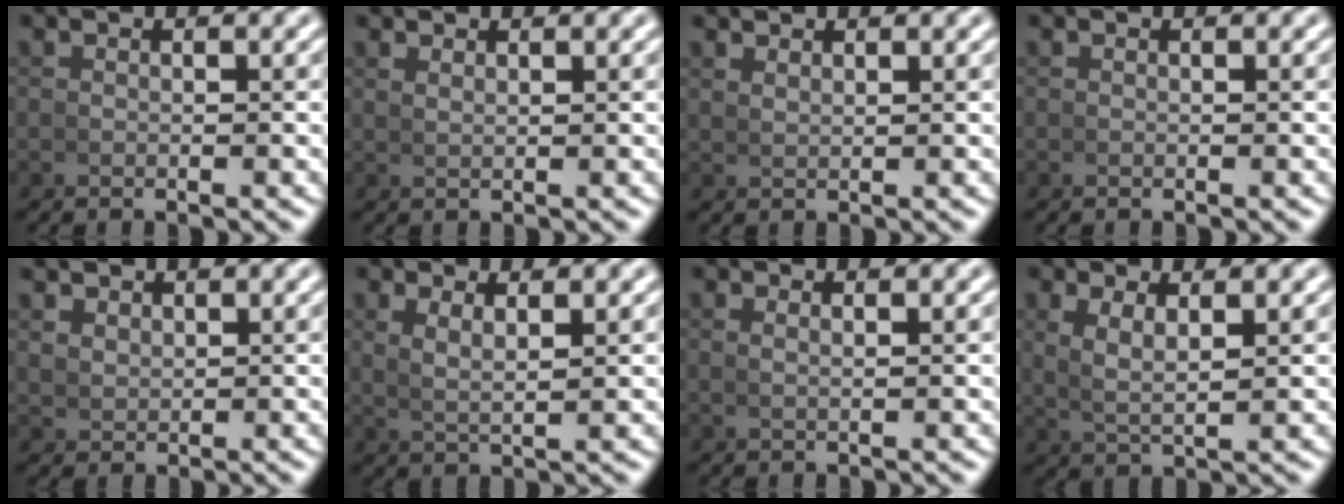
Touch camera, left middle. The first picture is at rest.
{"total": 1.3, "force": [1.2, -0.4, 0.3], "torque": [-0.001, 0.002, 0.026]}
{"total": 1.6, "force": [1.5, -0.3, 0.4], "torque": [-0.001, 0.001, 0.032]}
{"total": 0.0}
{"total": 2.1, "force": [1.7, 0.9, 0.7], "torque": [-0.013, 0.000, 0.042]}
{"total": 2.5, "force": [1.3, 0.5, 2.1], "torque": [-0.039, -0.004, 0.033]}
{"total": 0.9, "force": [0.6, -0.3, 0.6], "torque": [-0.010, -0.001, 0.015]}
{"total": 3.0, "force": [1.2, 0.9, 2.6], "torque": [-0.047, -0.003, 0.031]}